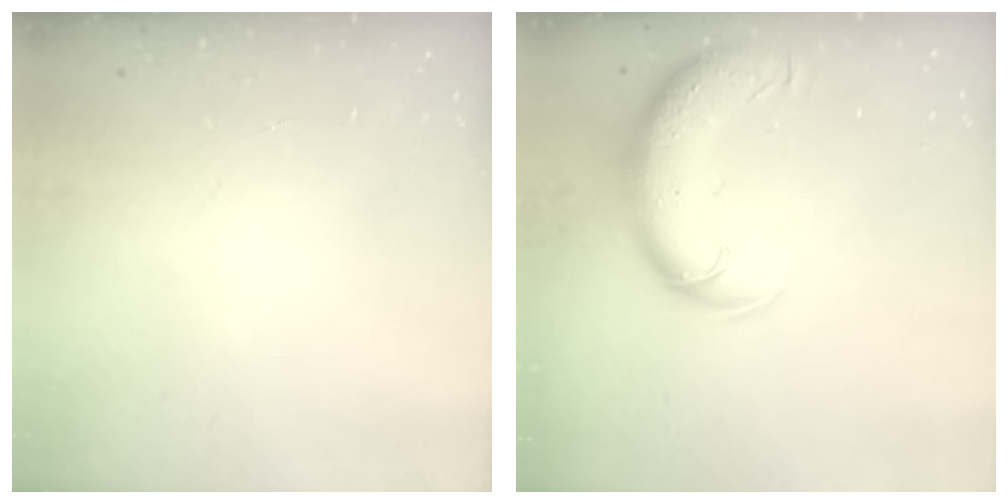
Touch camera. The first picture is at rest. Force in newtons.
{"total": 11.0, "press": 10.6, "slide": 2.8}